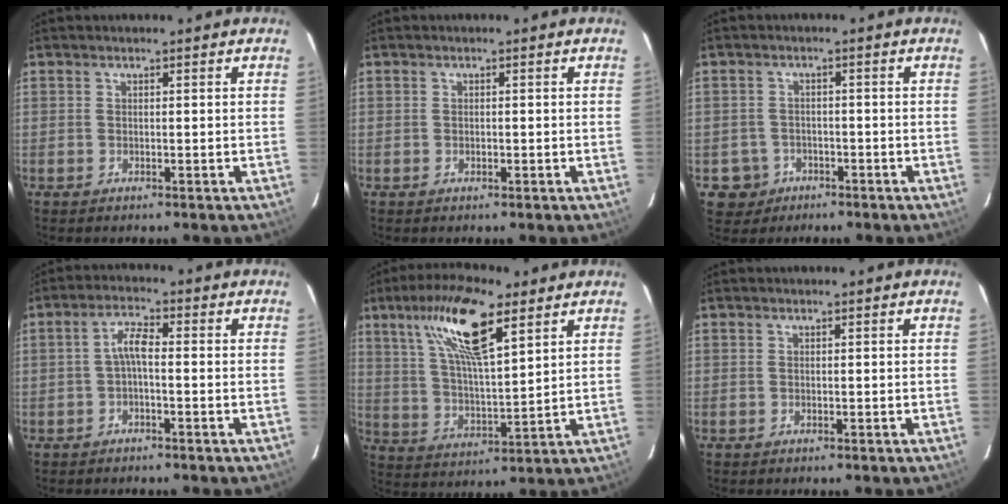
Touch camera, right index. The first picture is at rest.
{"total": 0.7, "force": [-0.2, 0.7, 0.3], "torque": [-0.004, 0.001, -0.002]}
{"total": 4.8, "force": [-2.1, 4.4, 0.2], "torque": [-0.017, 0.019, -0.029]}
{"total": 3.3, "force": [-0.9, 0.8, 3.1], "torque": [-0.065, 0.012, -0.020]}
{"total": 15.9, "force": [8.8, 4.4, 12.5], "torque": [-0.226, 0.020, 0.164]}
{"total": 0.0}